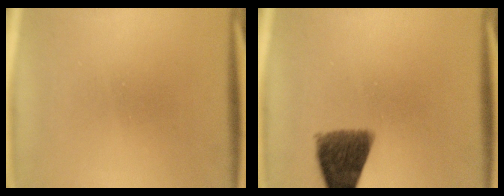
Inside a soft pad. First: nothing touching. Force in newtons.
{"total": 9.6}